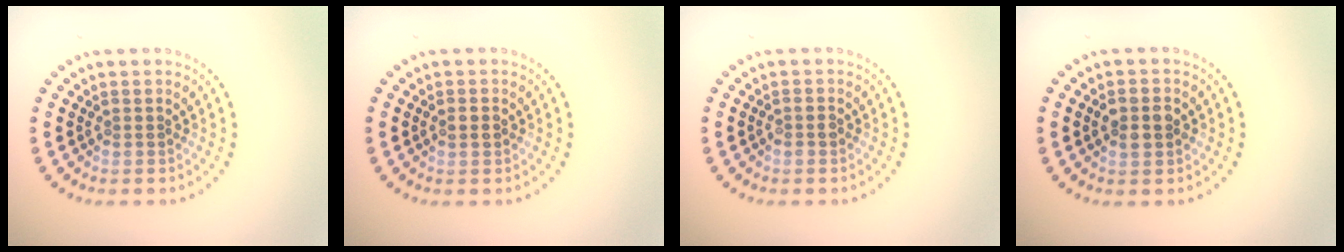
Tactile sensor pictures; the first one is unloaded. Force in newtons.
{"total": 1.5, "press": 1.5, "slide": 0.1}
{"total": 1.0, "press": 0.9, "slide": 0.4}
{"total": 2.9, "press": 2.9, "slide": 0.1}